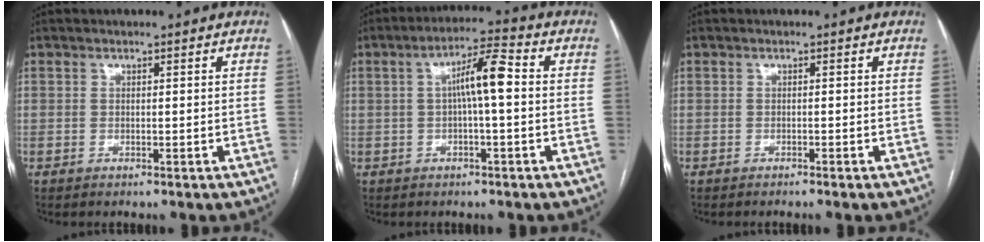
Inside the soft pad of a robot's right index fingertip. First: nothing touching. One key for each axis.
{"total": 6.7, "fx": 0.3, "fy": 0.8, "fz": 6.6, "tx": -0.114, "ty": 0.021, "tz": 0.003}
{"total": 0.7, "fx": -0.6, "fy": -0.2, "fz": 0.4, "tx": -0.007, "ty": 0.002, "tz": -0.011}